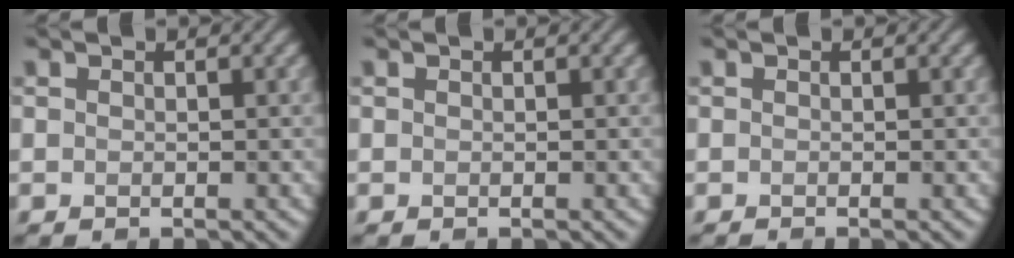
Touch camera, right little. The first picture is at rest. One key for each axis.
{"total": 0.0}
{"total": 0.7, "fx": -0.4, "fy": 0.2, "fz": 0.5, "tx": 0.002, "ty": -0.005, "tz": -0.007}